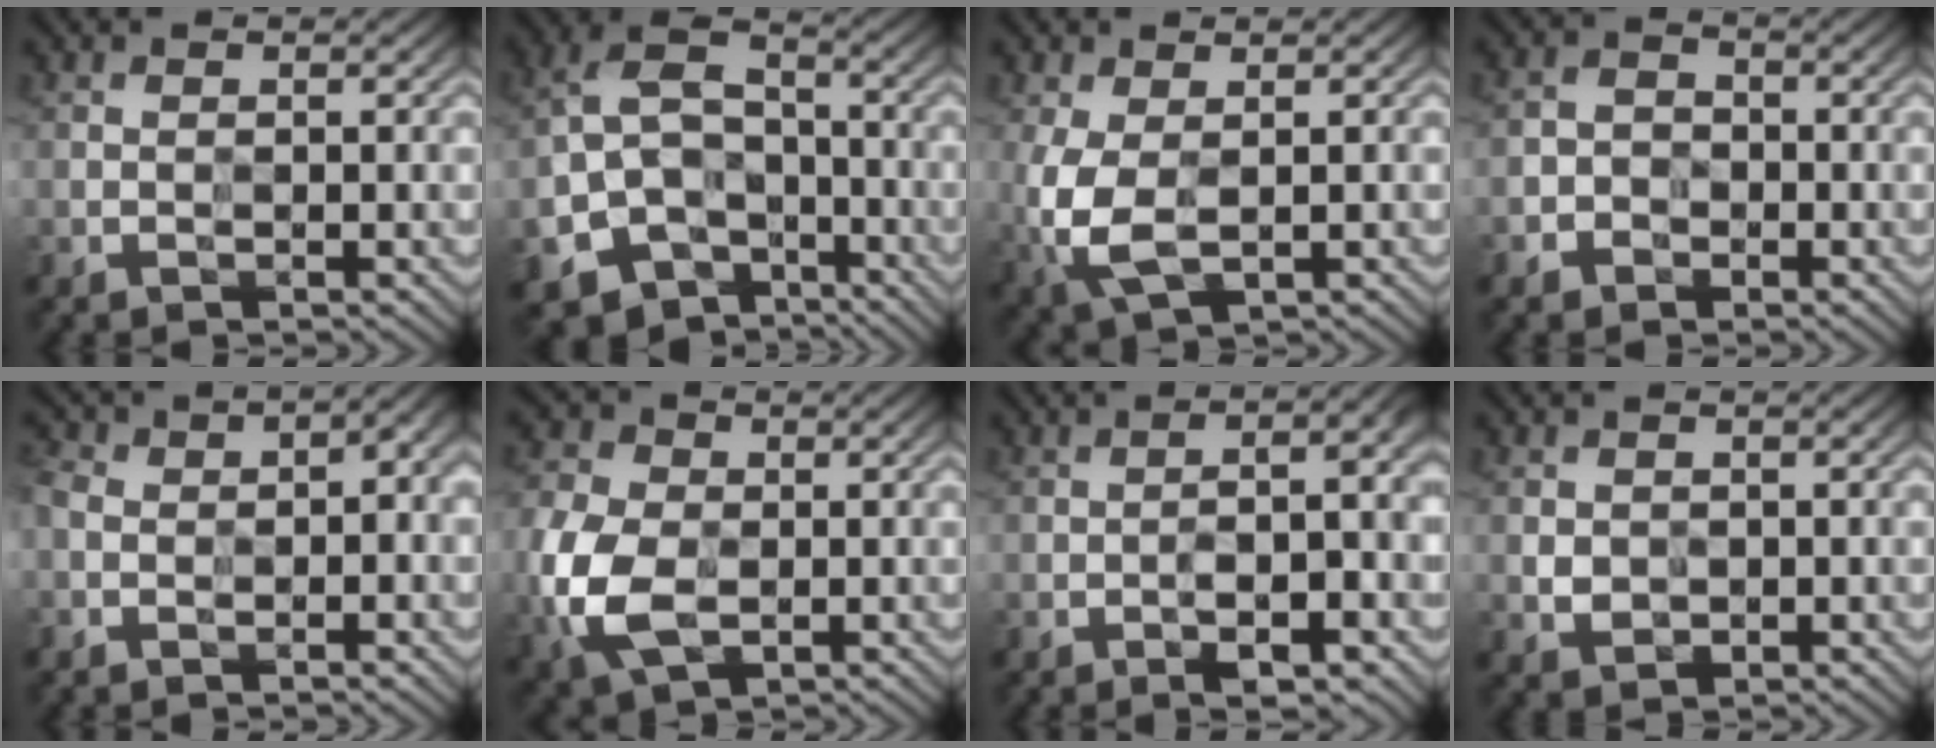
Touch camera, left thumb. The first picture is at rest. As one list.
[{"total": 11.8, "force": [-6.1, 8.1, 6.2], "torque": [-0.132, -0.039, -0.106]}, {"total": 5.9, "force": [-0.6, 3.5, 4.7], "torque": [-0.131, -0.009, -0.006]}, {"total": 2.8, "force": [-1.5, 2.2, 0.7], "torque": [0.003, -0.002, -0.036]}, {"total": 8.2, "force": [-1.6, 5.3, 6.0], "torque": [-0.106, -0.007, -0.027]}, {"total": 9.8, "force": [-2.4, 6.8, 6.7], "torque": [-0.187, -0.016, -0.056]}, {"total": 7.8, "force": [-2.5, 2.1, 7.1], "torque": [-0.098, 0.003, -0.035]}, {"total": 1.9, "force": [0.0, 1.7, 0.8], "torque": [-0.020, -0.008, 0.001]}]